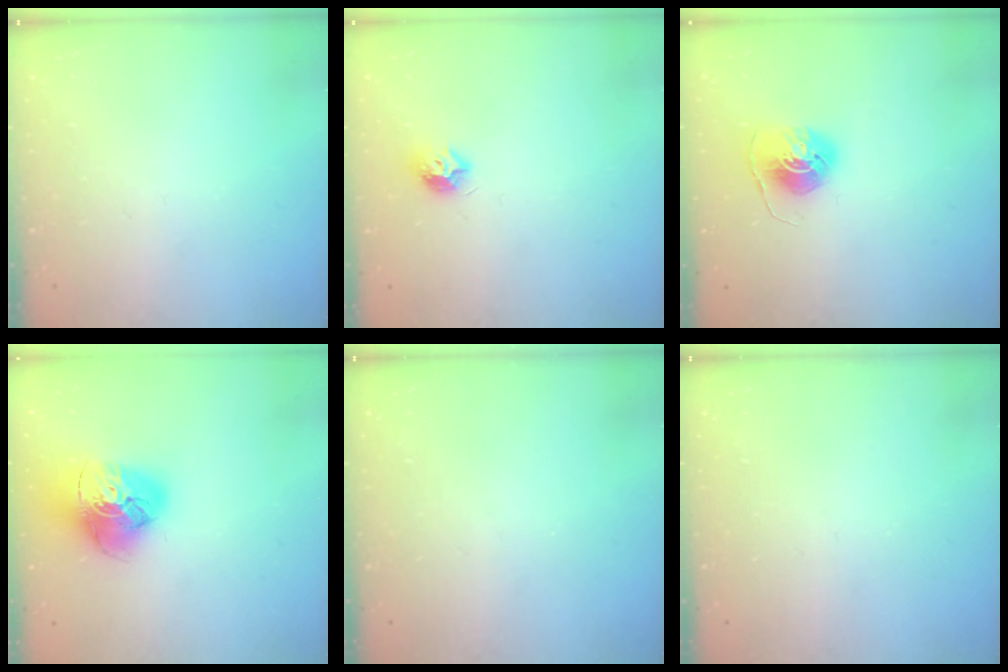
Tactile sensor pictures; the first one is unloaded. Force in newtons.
{"total": 7.5, "press": 7.5, "slide": 0.1}
{"total": 6.8, "press": 6.8, "slide": 0.4}
{"total": 16.7, "press": 16.6, "slide": 1.8}
{"total": 0.0}
{"total": 0.0}